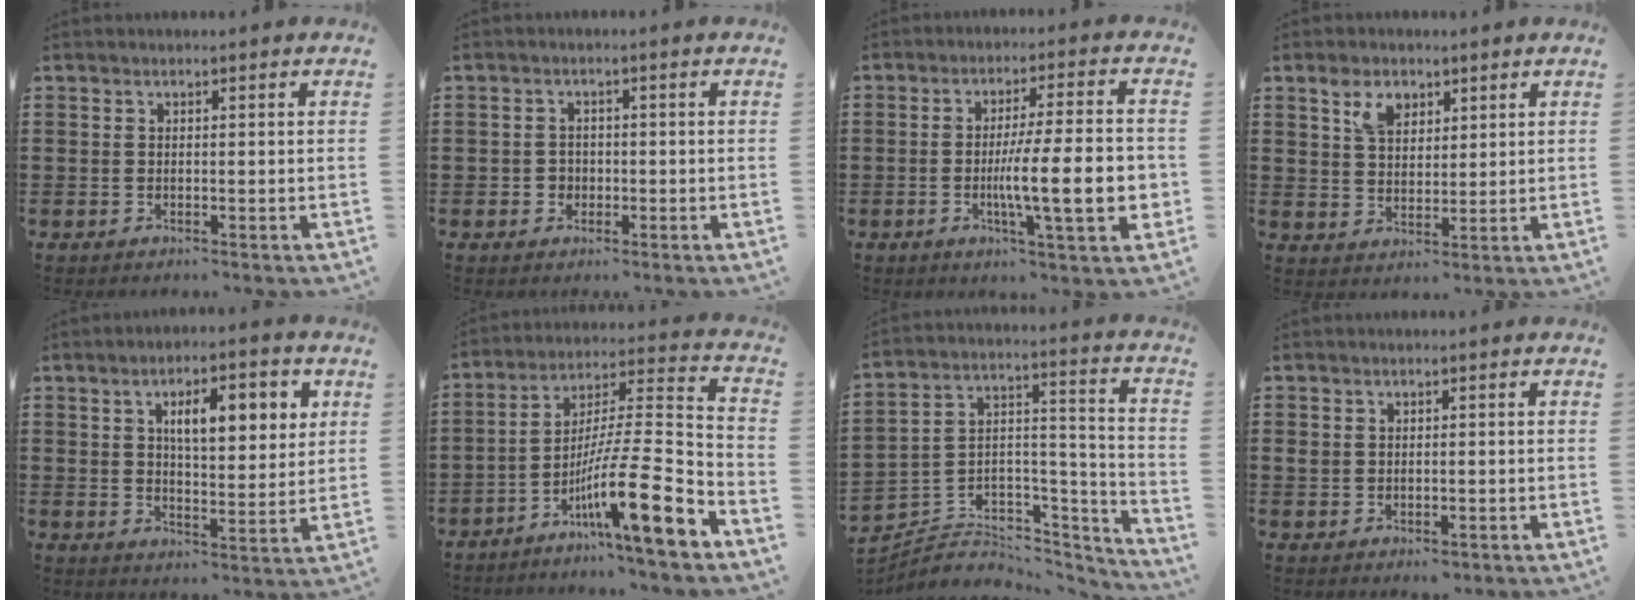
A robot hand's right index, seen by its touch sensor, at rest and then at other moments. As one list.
[{"total": 1.8, "force": [-0.6, 1.6, 0.4], "torque": [-0.013, 0.002, -0.015]}, {"total": 13.2, "force": [-2.4, 2.0, 12.9], "torque": [-0.216, -0.015, -0.046]}, {"total": 4.8, "force": [2.9, 2.8, 2.6], "torque": [-0.062, 0.008, 0.053]}, {"total": 7.7, "force": [2.8, 2.7, 6.6], "torque": [-0.110, -0.001, 0.042]}, {"total": 15.3, "force": [-8.4, 1.5, 12.7], "torque": [-0.222, -0.014, -0.154]}, {"total": 3.1, "force": [-1.5, 2.8, 0.2], "torque": [-0.019, -0.014, -0.033]}, {"total": 1.5, "force": [-0.2, 1.2, 0.8], "torque": [-0.019, 0.005, -0.005]}]